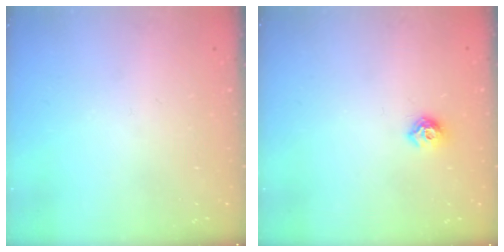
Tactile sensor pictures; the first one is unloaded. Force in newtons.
{"total": 7.3, "press": 7.2, "slide": 0.9}